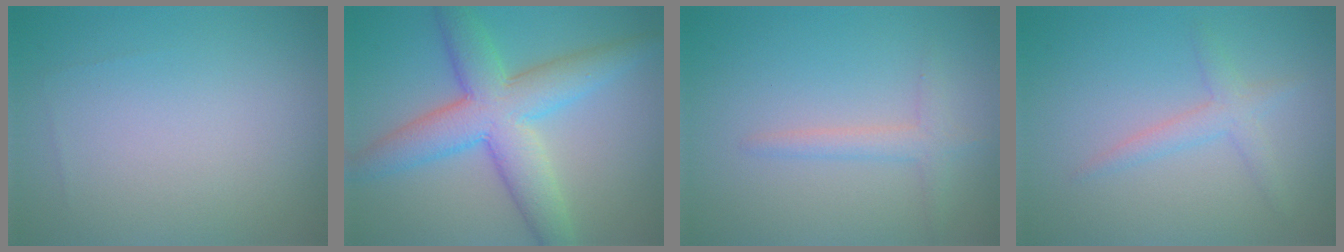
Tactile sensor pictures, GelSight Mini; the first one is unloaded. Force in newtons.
{"total": 7.7, "press": 7.7, "slide": 0.3}
{"total": 1.7, "press": 1.7, "slide": 0.1}
{"total": 2.0, "press": 1.9, "slide": 0.2}